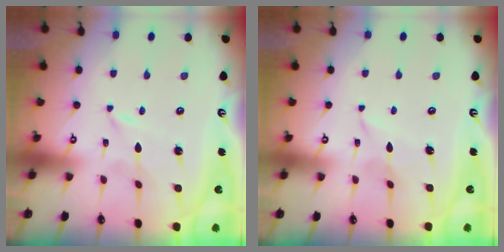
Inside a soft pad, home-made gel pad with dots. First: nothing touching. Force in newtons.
{"total": 2.4, "press": 2.4, "slide": 0.2}